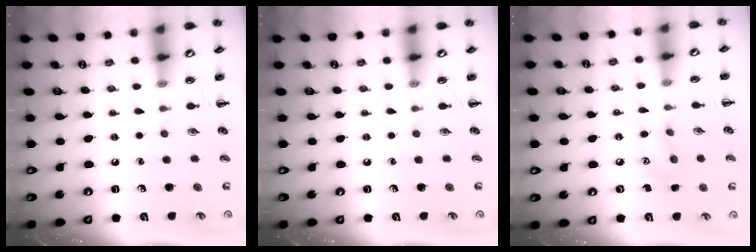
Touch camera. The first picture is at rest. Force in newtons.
{"total": 0.0}
{"total": 7.3, "press": 7.2, "slide": 1.1}